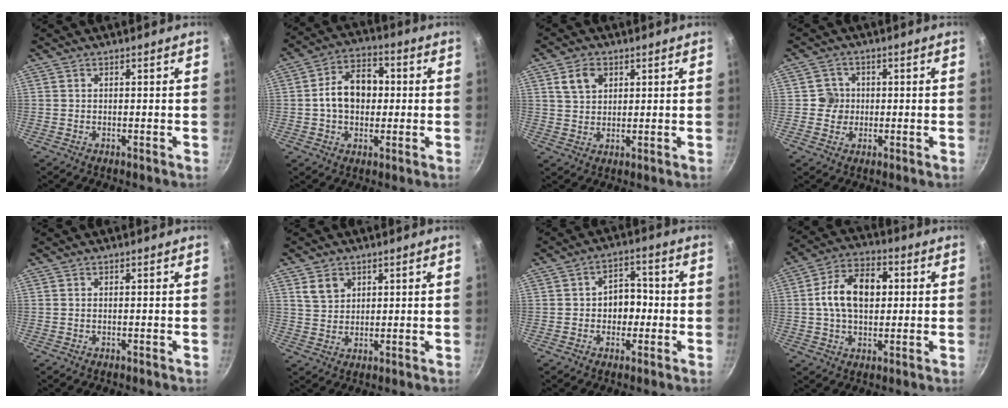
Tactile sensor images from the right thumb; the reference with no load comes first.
{"total": 11.1, "force": [0.3, 7.7, 7.9], "torque": [-0.112, 0.023, -0.002]}
{"total": 5.5, "force": [2.4, 3.9, 3.1], "torque": [-0.039, -0.007, 0.045]}
{"total": 4.1, "force": [0.1, 4.0, 0.6], "torque": [0.018, 0.009, -0.002]}
{"total": 0.0}
{"total": 4.6, "force": [2.3, 3.5, 1.9], "torque": [-0.019, -0.013, 0.050]}
{"total": 6.6, "force": [-0.6, 4.9, 4.3], "torque": [-0.029, 0.020, -0.018]}
{"total": 13.0, "force": [1.5, 8.3, 10.0], "torque": [-0.161, 0.019, 0.018]}